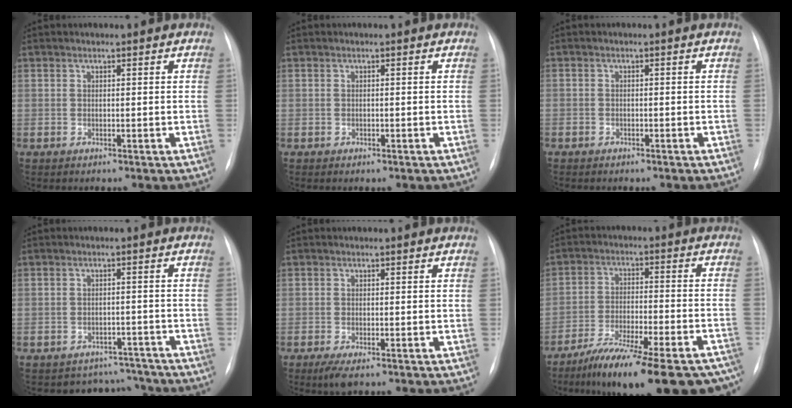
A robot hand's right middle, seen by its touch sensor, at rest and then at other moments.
{"total": 0.0}
{"total": 1.5, "force": [-1.2, 0.9, 0.4], "torque": [-0.011, 0.002, -0.014]}
{"total": 5.1, "force": [-4.5, 2.0, -1.2], "torque": [0.023, 0.029, -0.056]}
{"total": 2.6, "force": [-1.6, 0.7, 2.0], "torque": [-0.041, -0.007, -0.028]}
{"total": 23.2, "force": [-18.5, 4.5, 13.1], "torque": [-0.145, -0.008, -0.267]}